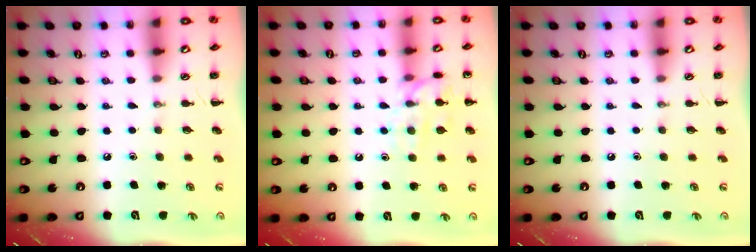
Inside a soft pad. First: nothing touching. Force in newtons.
{"total": 12.0, "press": 11.9, "slide": 0.5}
{"total": 0.0}